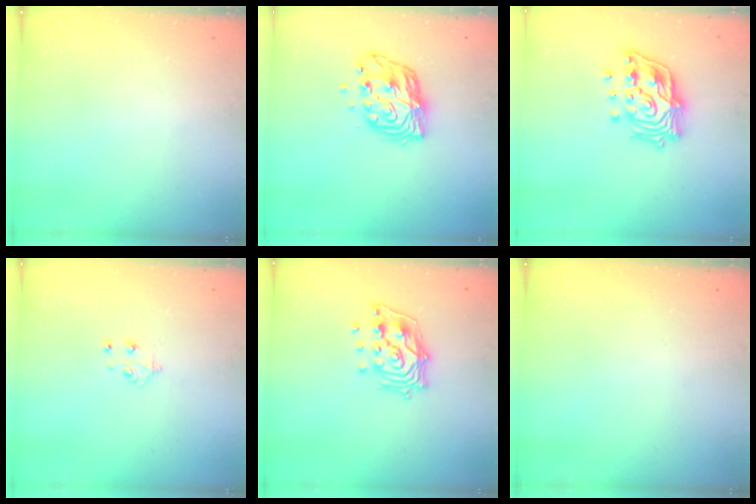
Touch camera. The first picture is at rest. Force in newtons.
{"total": 11.1, "press": 11.1, "slide": 1.1}
{"total": 17.1, "press": 16.9, "slide": 2.5}
{"total": 4.4, "press": 4.4, "slide": 0.4}
{"total": 13.9, "press": 13.8, "slide": 1.8}
{"total": 0.0}